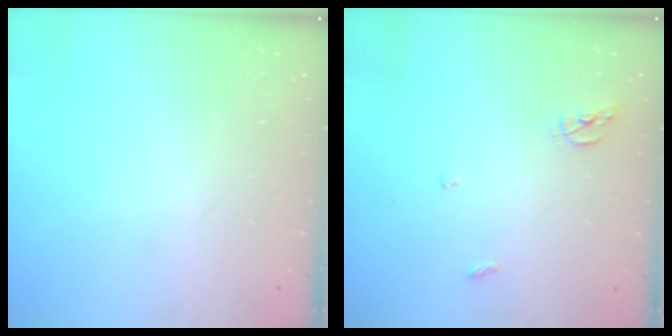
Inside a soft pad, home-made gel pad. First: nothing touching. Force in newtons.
{"total": 5.6, "press": 5.6, "slide": 0.4}